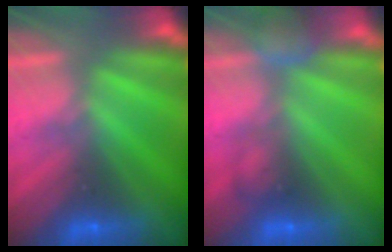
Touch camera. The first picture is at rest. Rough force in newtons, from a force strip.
{"total": 2.5}